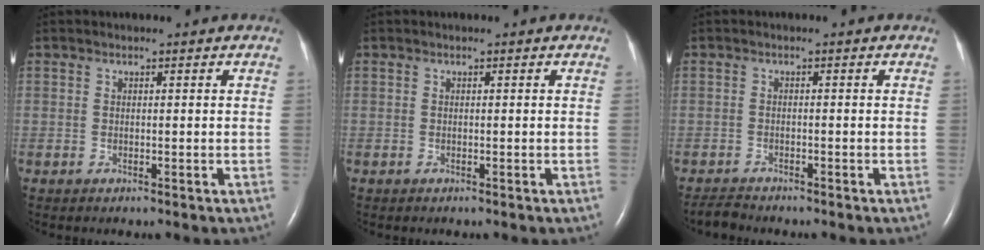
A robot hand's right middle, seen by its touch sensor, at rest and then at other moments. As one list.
[{"total": 0.0}, {"total": 1.8, "force": [-1.8, 0.0, 0.0], "torque": [-0.006, -0.011, -0.031]}]